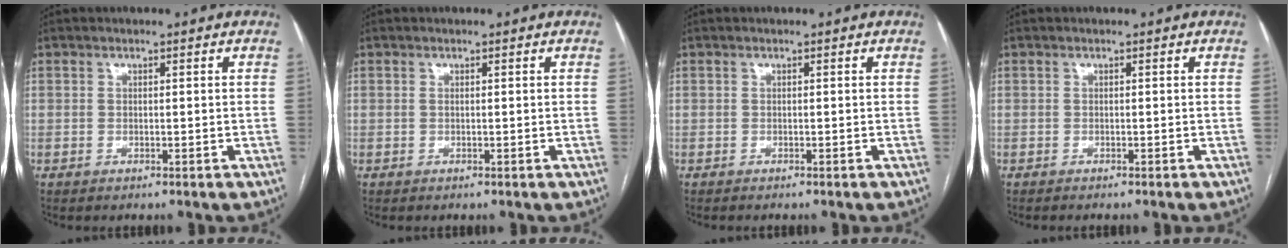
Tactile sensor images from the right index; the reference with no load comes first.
{"total": 0.0}
{"total": 1.4, "force": [-1.3, 0.0, 0.6], "torque": [-0.006, -0.001, -0.016]}
{"total": 1.9, "force": [-1.7, 0.0, 0.9], "torque": [-0.011, -0.001, -0.020]}